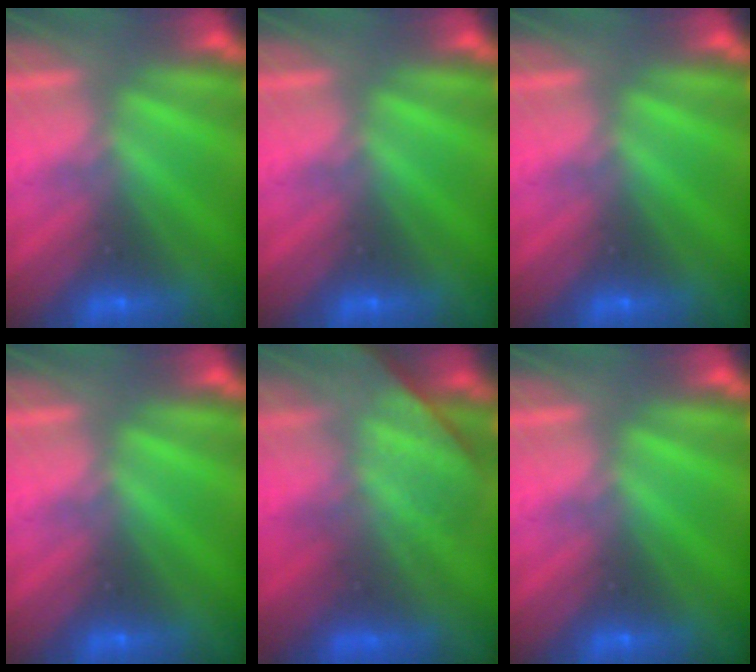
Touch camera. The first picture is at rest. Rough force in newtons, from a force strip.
{"total": 0.0}
{"total": 0.0}
{"total": 0.0}
{"total": 9.4}
{"total": 0.0}